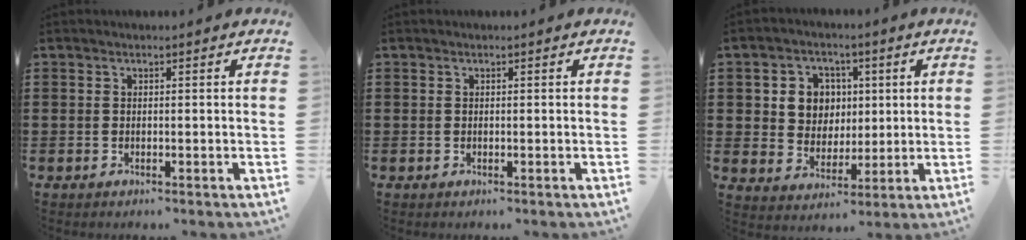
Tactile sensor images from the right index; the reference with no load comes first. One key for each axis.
{"total": 0.0}
{"total": 6.4, "fx": 1.3, "fy": 6.0, "fz": 1.9, "tx": -0.059, "ty": 0.017, "tz": 0.020}